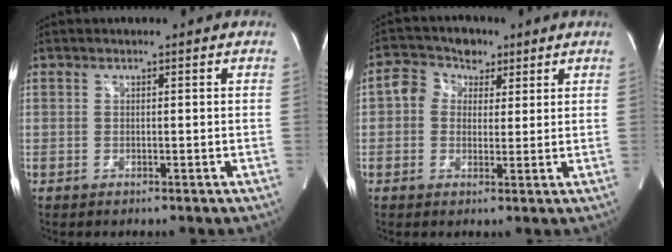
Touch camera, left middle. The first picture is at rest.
{"total": 5.7, "force": [2.0, 4.8, 2.4], "torque": [-0.046, 0.032, 0.036]}